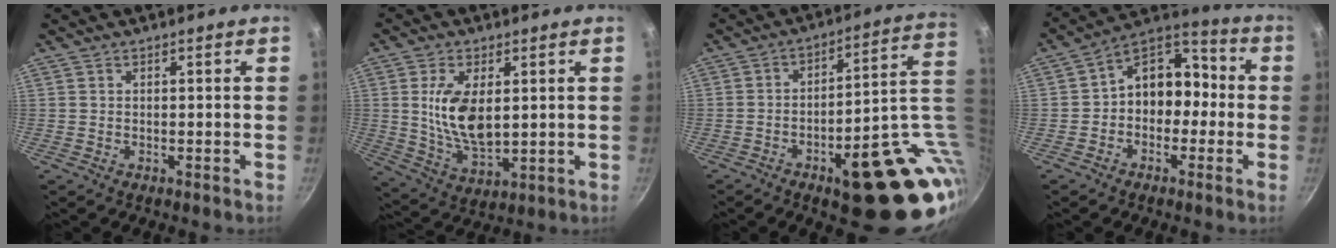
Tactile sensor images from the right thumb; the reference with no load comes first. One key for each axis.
{"total": 11.3, "fx": 2.0, "fy": 5.8, "fz": 9.5, "tx": -0.175, "ty": -0.018, "tz": 0.046}
{"total": 25.2, "fx": -3.7, "fy": 10.3, "fz": 22.6, "tx": -0.222, "ty": 0.012, "tz": -0.027}
{"total": 11.9, "fx": -1.2, "fy": 9.1, "fz": 7.6, "tx": -0.058, "ty": 0.062, "tz": -0.039}